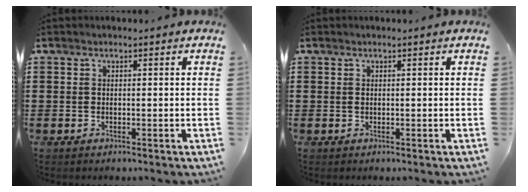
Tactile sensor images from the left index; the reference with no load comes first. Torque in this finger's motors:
{"motor_torque": [-0.05, 0.02, 0.10, 0.00]}